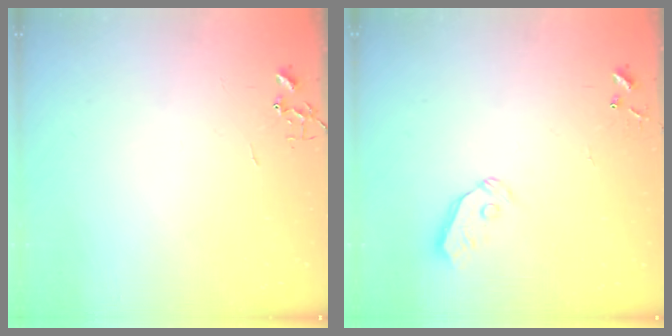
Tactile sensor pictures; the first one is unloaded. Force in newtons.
{"total": 5.3, "press": 5.3, "slide": 0.4}